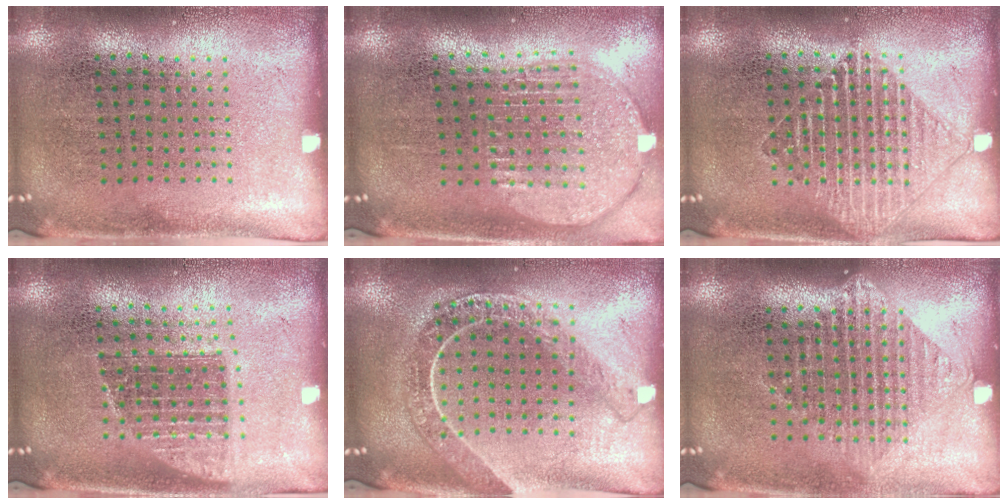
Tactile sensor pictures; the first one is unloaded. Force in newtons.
{"total": 2.0, "press": 1.7, "slide": 1.1}
{"total": 1.4, "press": 1.3, "slide": 0.3}
{"total": 1.3, "press": 1.1, "slide": 0.7}
{"total": 2.1, "press": 1.9, "slide": 1.0}
{"total": 1.3, "press": 1.1, "slide": 0.6}